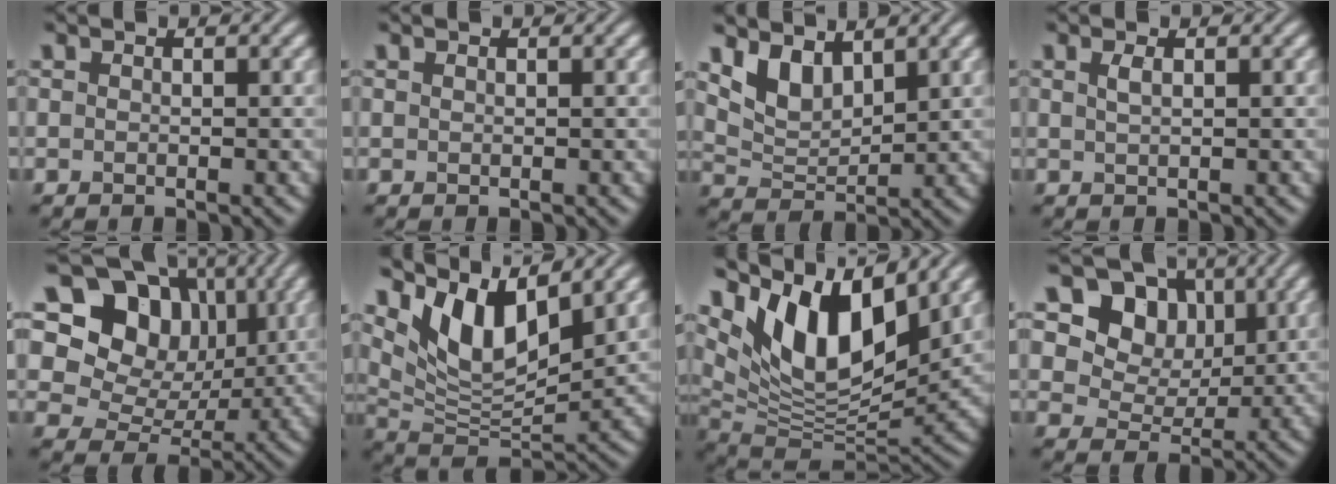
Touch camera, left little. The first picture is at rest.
{"total": 0.0}
{"total": 3.7, "force": [2.5, 1.8, 2.0], "torque": [-0.048, -0.012, 0.050]}
{"total": 1.0, "force": [0.5, 0.3, 0.8], "torque": [-0.017, 0.003, 0.009]}
{"total": 11.4, "force": [4.7, 8.6, 5.8], "torque": [-0.108, 0.026, 0.067]}
{"total": 8.2, "force": [4.7, 3.1, 6.0], "torque": [-0.114, -0.011, 0.090]}
{"total": 11.7, "force": [6.2, 5.1, 8.6], "torque": [-0.149, -0.002, 0.112]}
{"total": 9.3, "force": [4.1, 7.2, 4.3], "torque": [-0.087, -0.005, 0.077]}